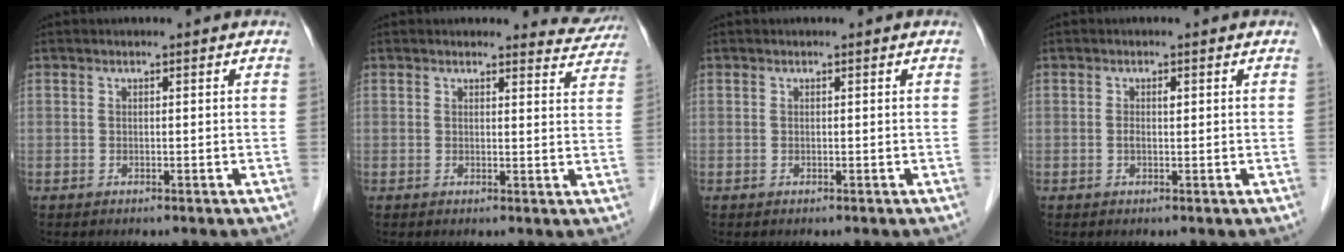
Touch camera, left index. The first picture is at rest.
{"total": 4.4, "force": [4.2, 0.9, -0.7], "torque": [0.016, -0.026, 0.025]}
{"total": 0.0}
{"total": 1.2, "force": [0.1, 0.4, 1.1], "torque": [-0.023, 0.001, 0.002]}